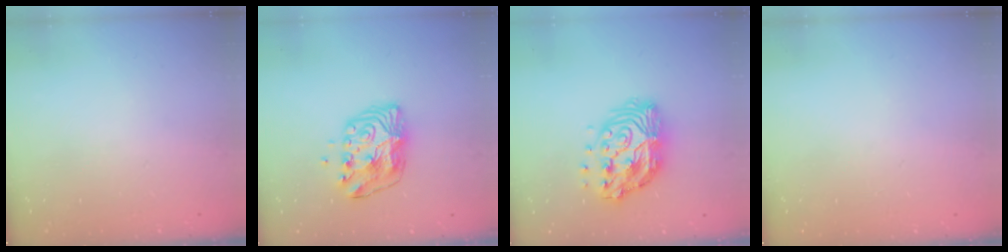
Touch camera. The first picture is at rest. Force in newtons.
{"total": 10.2, "press": 10.2, "slide": 0.6}
{"total": 15.1, "press": 15.0, "slide": 1.1}
{"total": 0.0}